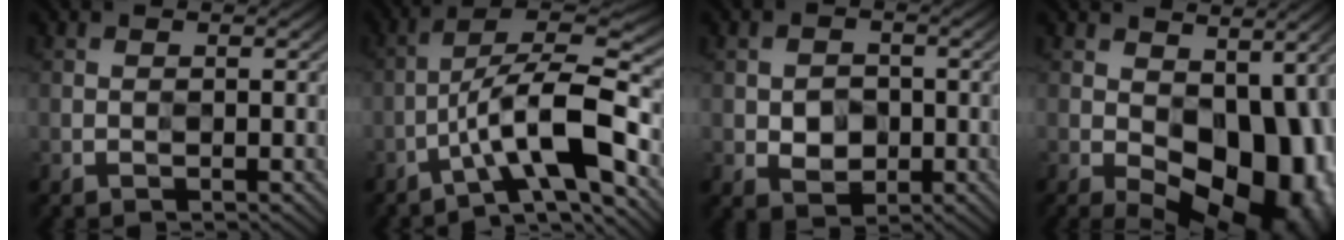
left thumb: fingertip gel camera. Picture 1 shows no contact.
{"total": 9.9, "force": [-4.3, 2.3, 8.6], "torque": [-0.144, 0.019, -0.084]}
{"total": 2.7, "force": [0.0, 2.6, 0.7], "torque": [-0.015, -0.001, -0.003]}
{"total": 16.7, "force": [-2.2, 10.2, 13.1], "torque": [-0.142, -0.021, 0.007]}